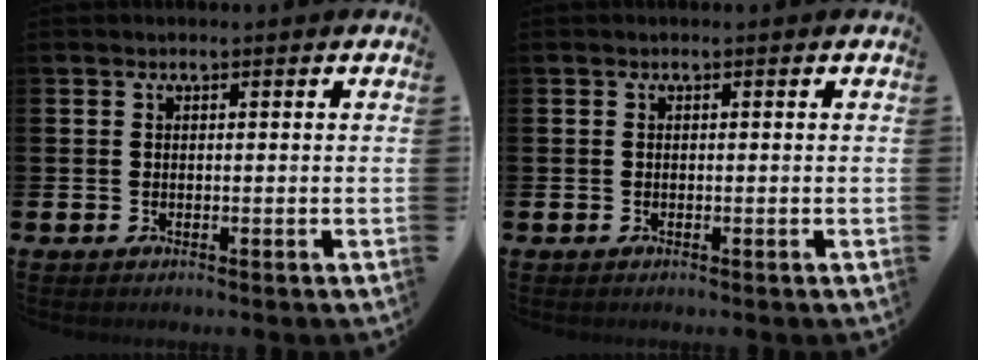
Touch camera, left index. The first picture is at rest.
{"total": 0.0}